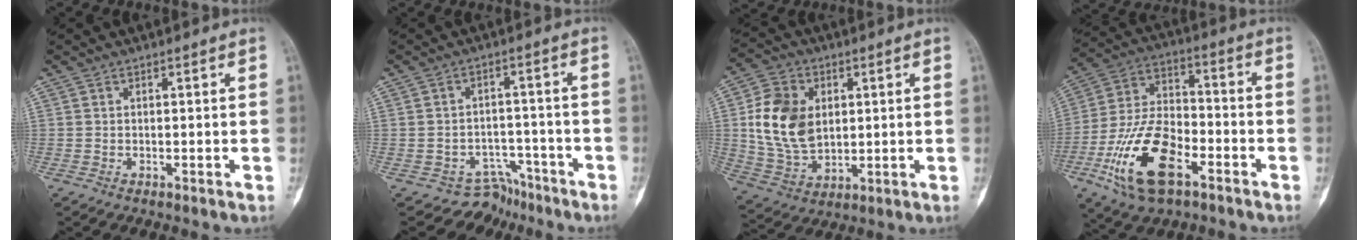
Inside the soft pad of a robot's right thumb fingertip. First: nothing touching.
{"total": 6.3, "force": [-4.9, 3.7, -1.1], "torque": [0.041, 0.072, -0.071]}
{"total": 14.2, "force": [2.0, 10.2, 9.7], "torque": [-0.163, -0.004, 0.044]}
{"total": 18.1, "force": [-8.1, 9.0, 13.4], "torque": [-0.251, 0.037, -0.148]}